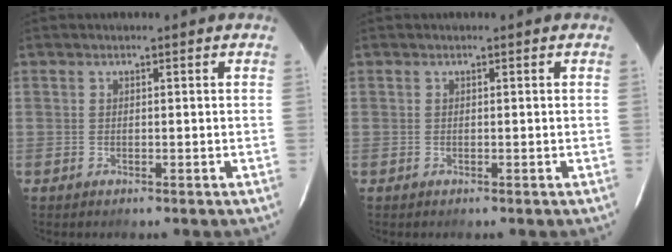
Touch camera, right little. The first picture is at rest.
{"total": 0.0}